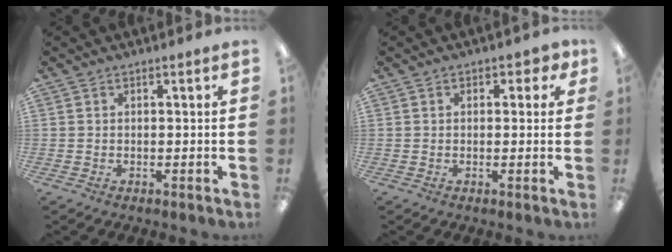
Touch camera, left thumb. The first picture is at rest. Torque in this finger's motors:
{"motor_torque": [0.03, 0.11, -0.21, -0.30, 0.04]}